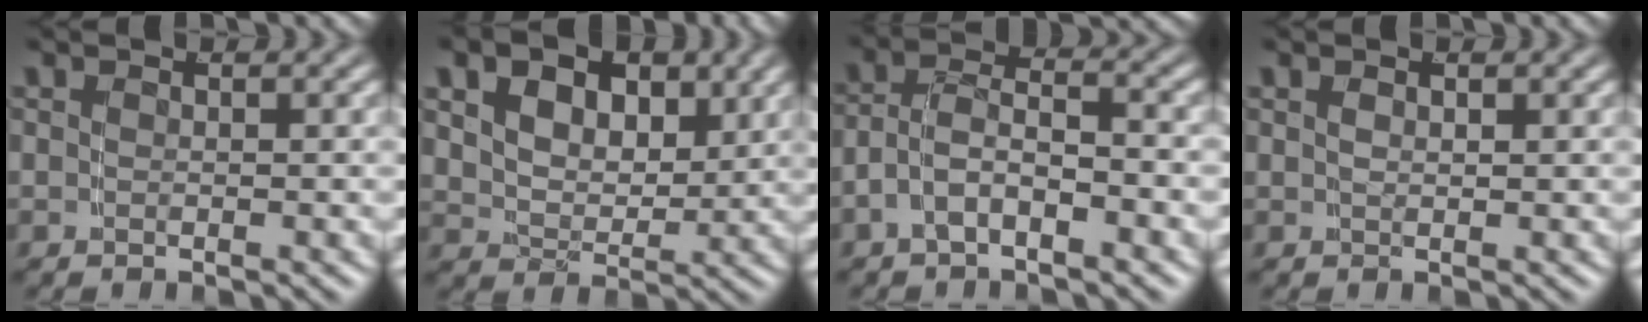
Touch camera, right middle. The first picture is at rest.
{"total": 6.8, "force": [2.7, 4.8, 3.9], "torque": [-0.073, -0.015, 0.047]}
{"total": 4.0, "force": [-1.9, 2.4, 2.6], "torque": [-0.059, -0.013, -0.032]}
{"total": 0.7, "force": [0.3, 0.0, 0.7], "torque": [-0.007, -0.001, 0.013]}